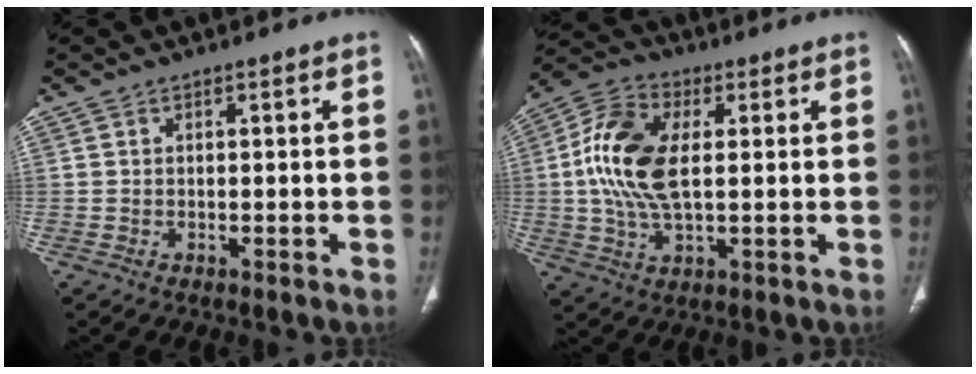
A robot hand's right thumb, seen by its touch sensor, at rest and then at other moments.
{"total": 13.7, "force": [1.5, 7.4, 11.4], "torque": [-0.236, 0.012, 0.024]}